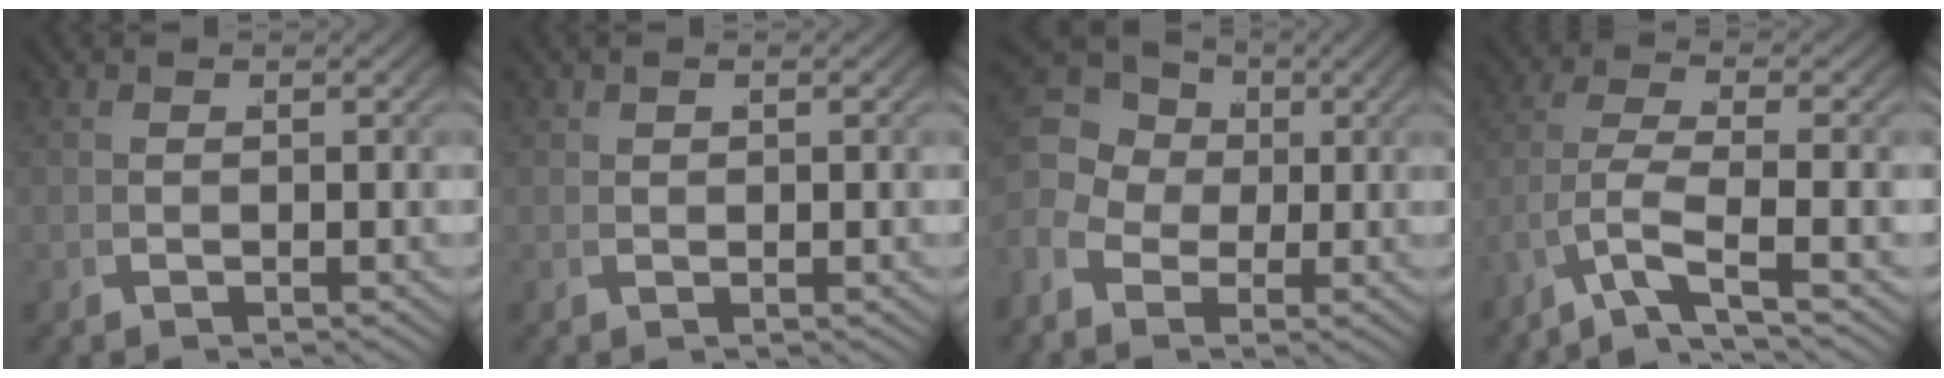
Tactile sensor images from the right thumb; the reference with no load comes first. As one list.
[{"total": 0.7, "force": [0.5, 0.3, 0.4], "torque": [-0.008, -0.002, 0.013]}, {"total": 7.1, "force": [2.4, 5.3, 4.1], "torque": [-0.087, 0.000, 0.035]}, {"total": 5.3, "force": [-2.1, 2.6, 4.1], "torque": [-0.118, -0.036, -0.017]}]